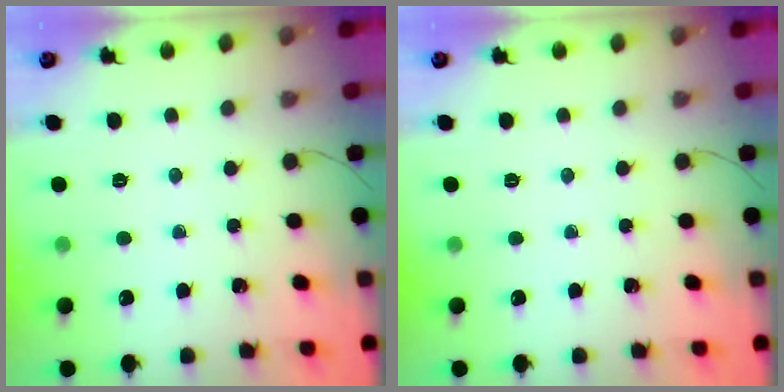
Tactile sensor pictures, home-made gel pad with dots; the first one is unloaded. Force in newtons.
{"total": 0.0}